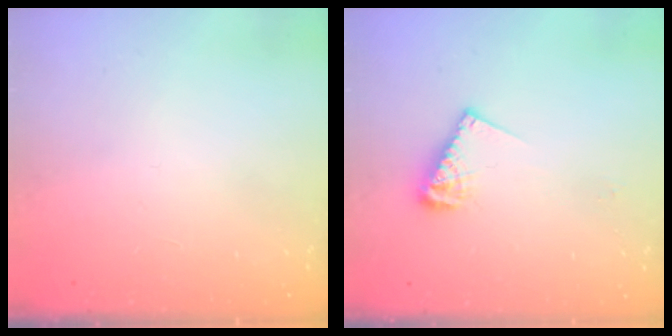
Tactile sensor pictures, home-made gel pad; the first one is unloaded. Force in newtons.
{"total": 8.0, "press": 8.0, "slide": 0.3}